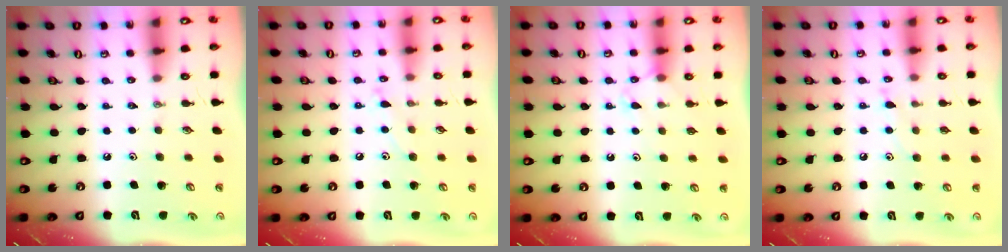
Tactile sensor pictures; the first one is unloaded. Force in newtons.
{"total": 7.0, "press": 7.0, "slide": 0.6}
{"total": 7.0, "press": 7.0, "slide": 0.7}
{"total": 6.4, "press": 6.4, "slide": 0.6}